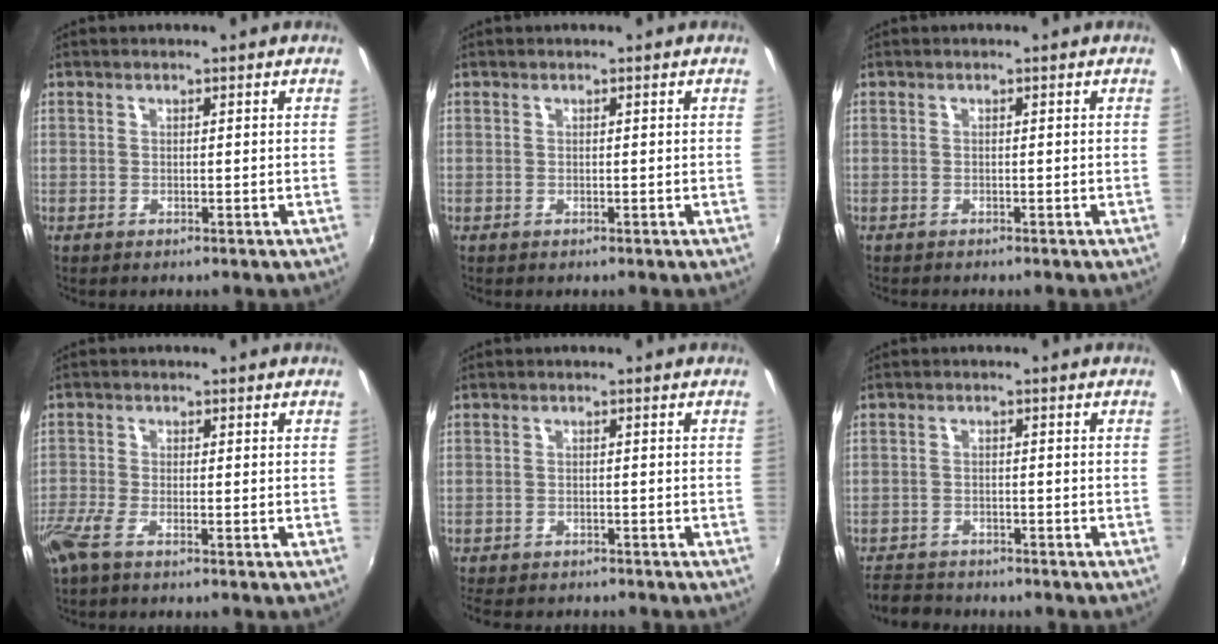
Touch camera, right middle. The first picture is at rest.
{"total": 0.0}
{"total": 0.0}
{"total": 4.1, "force": [-2.7, 0.8, 3.0], "torque": [-0.075, -0.013, -0.056]}
{"total": 5.7, "force": [-5.1, 1.6, 1.9], "torque": [-0.053, -0.019, -0.078]}
{"total": 5.3, "force": [-5.0, 1.7, 0.9], "torque": [-0.038, -0.007, -0.086]}